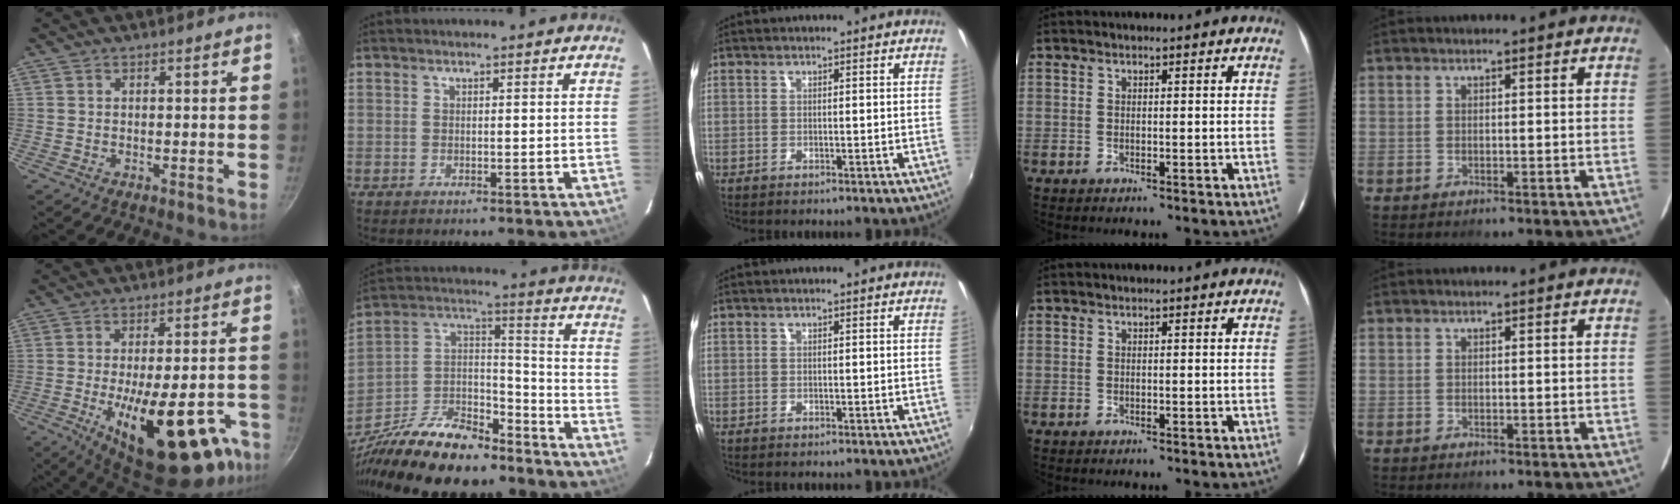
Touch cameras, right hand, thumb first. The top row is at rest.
{"thumb": {"total": 25.6, "force": [-10.8, 10.4, 20.8], "torque": [-0.251, 0.017, -0.145]}, "index": {"total": 23.8, "force": [-17.3, 10.3, 12.7], "torque": [-0.270, 0.018, -0.286]}}